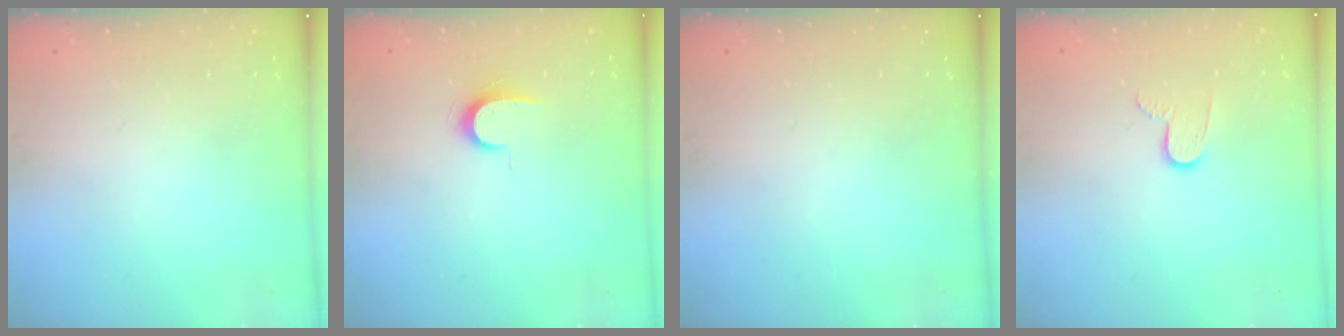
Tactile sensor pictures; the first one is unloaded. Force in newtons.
{"total": 6.6, "press": 6.6, "slide": 0.7}
{"total": 0.0}
{"total": 6.1, "press": 6.1, "slide": 0.6}